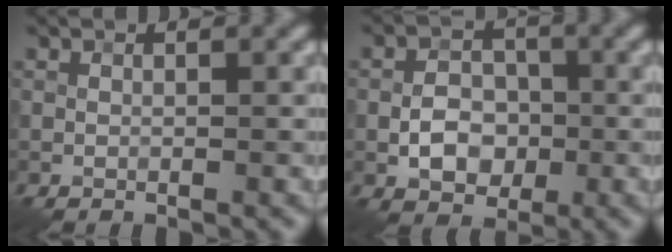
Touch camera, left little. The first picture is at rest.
{"total": 3.9, "force": [-1.0, 3.0, 2.4], "torque": [-0.034, 0.001, -0.018]}